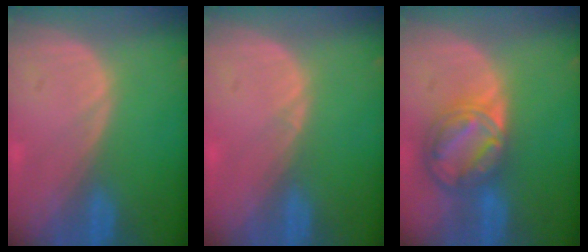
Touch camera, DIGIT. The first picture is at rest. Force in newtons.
{"total": 0.5, "press": 0.4, "slide": 0.4}
{"total": 8.6, "press": 7.2, "slide": 4.6}